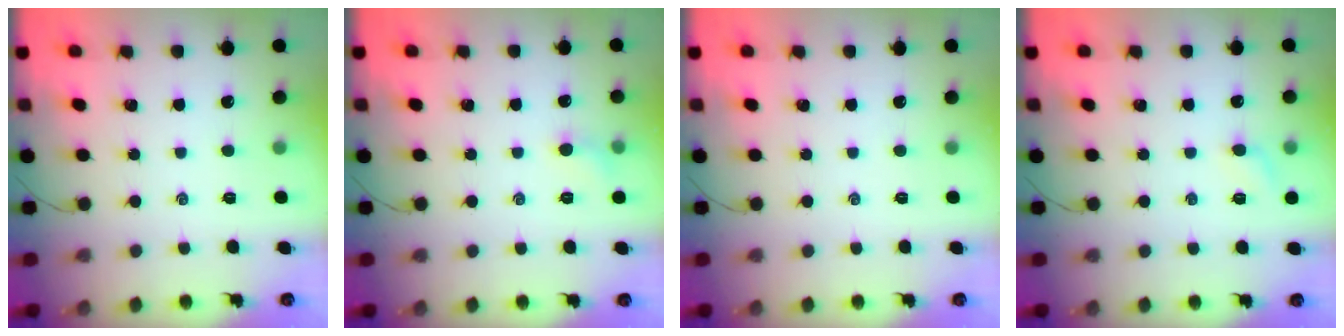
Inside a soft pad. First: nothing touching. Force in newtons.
{"total": 5.1, "press": 4.8, "slide": 1.6}
{"total": 0.0}
{"total": 5.3, "press": 5.1, "slide": 1.6}